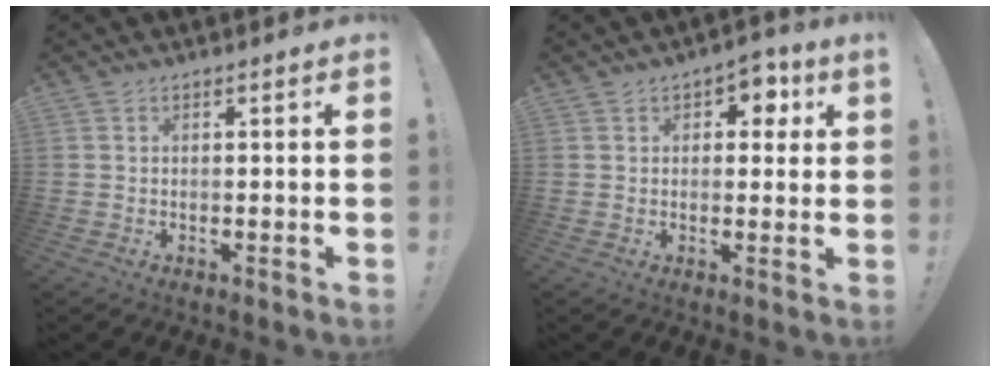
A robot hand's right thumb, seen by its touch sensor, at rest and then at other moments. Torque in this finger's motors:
{"motor_torque": [0.01, 0.02, 0.18, 0.46, 0.01]}